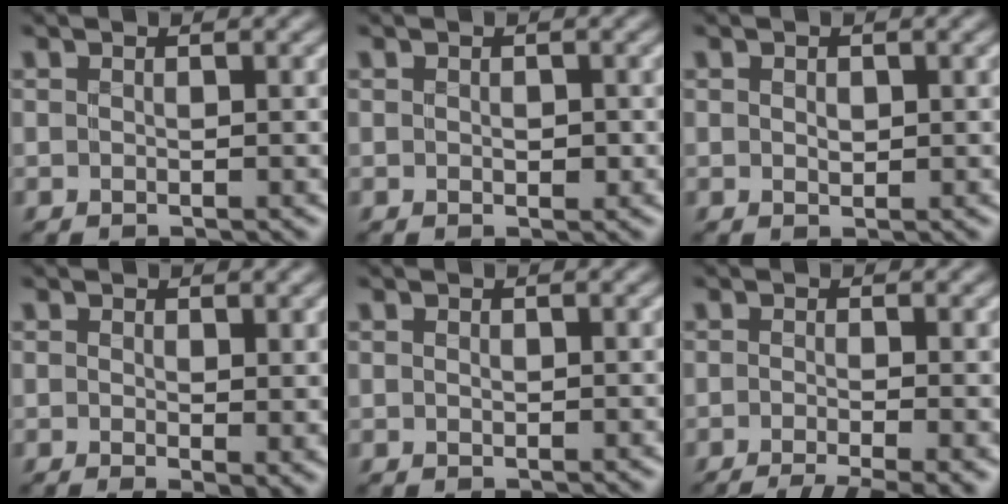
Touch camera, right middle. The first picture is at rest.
{"total": 0.8, "force": [-0.2, 0.4, 0.6], "torque": [-0.009, -0.002, 0.000]}
{"total": 0.7, "force": [0.0, 0.5, 0.4], "torque": [-0.008, -0.004, 0.004]}
{"total": 1.9, "force": [0.5, 0.5, 1.8], "torque": [-0.023, -0.012, 0.013]}
{"total": 0.0}
{"total": 5.6, "force": [-2.3, 1.6, 4.9], "torque": [-0.056, -0.015, -0.032]}